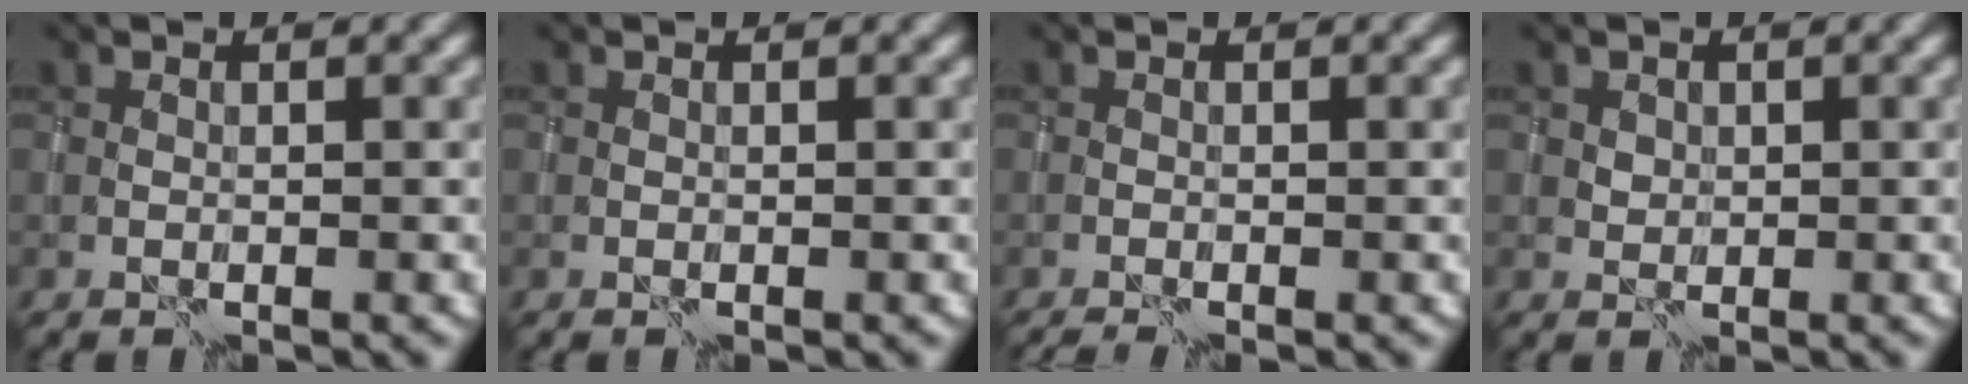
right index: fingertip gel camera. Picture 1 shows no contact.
{"total": 0.0}
{"total": 1.6, "force": [-1.0, 0.4, 1.2], "torque": [-0.018, 0.000, -0.014]}
{"total": 0.9, "force": [0.5, 0.8, -0.3], "torque": [0.007, 0.003, 0.010]}